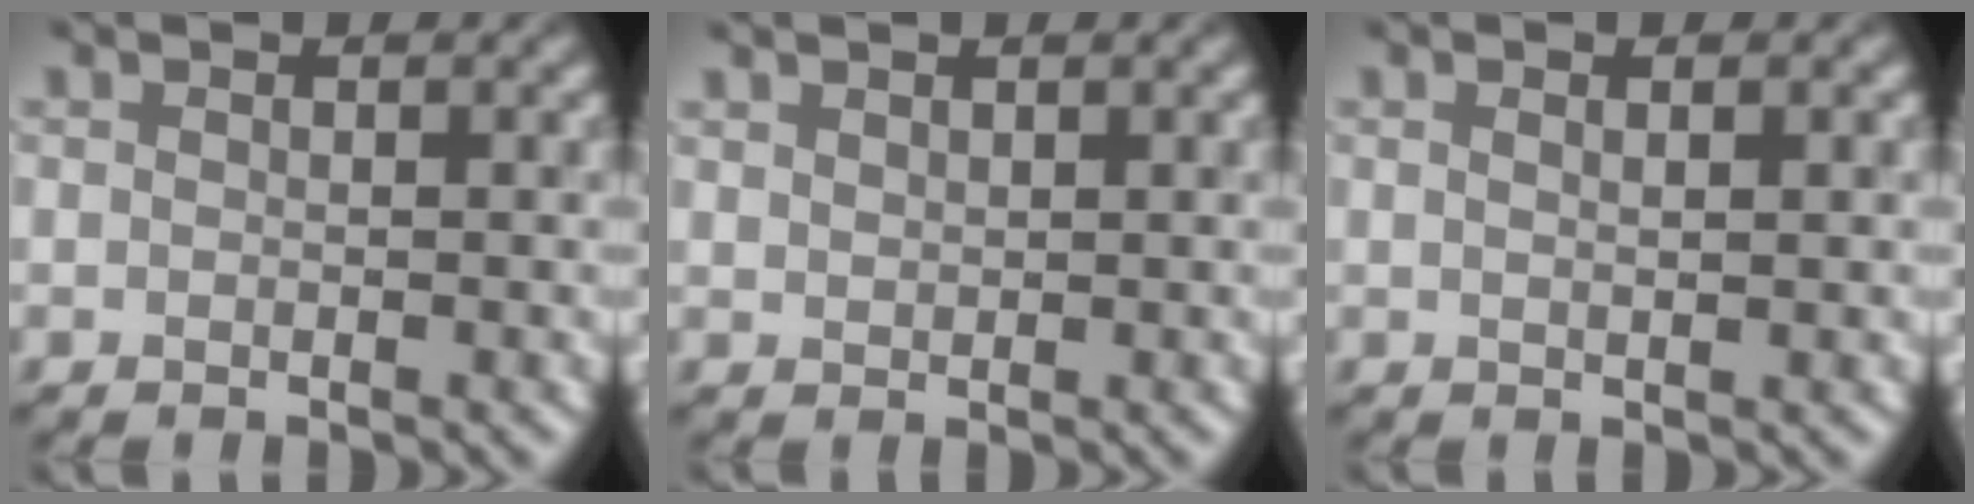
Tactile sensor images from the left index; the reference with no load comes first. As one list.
[{"total": 1.1, "force": [0.9, 0.4, 0.3], "torque": [-0.008, 0.001, 0.022]}, {"total": 1.7, "force": [0.8, 0.6, 1.4], "torque": [-0.013, -0.001, 0.005]}]